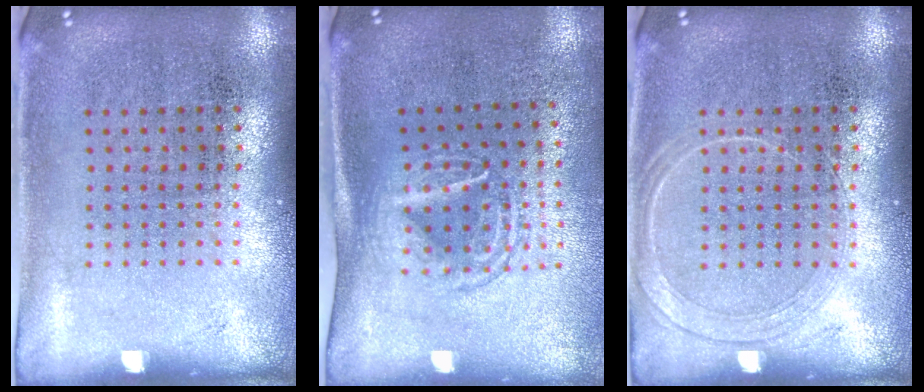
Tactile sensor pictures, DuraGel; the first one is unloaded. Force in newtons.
{"total": 1.7, "press": 1.3, "slide": 1.1}
{"total": 1.6, "press": 1.6, "slide": 0.2}